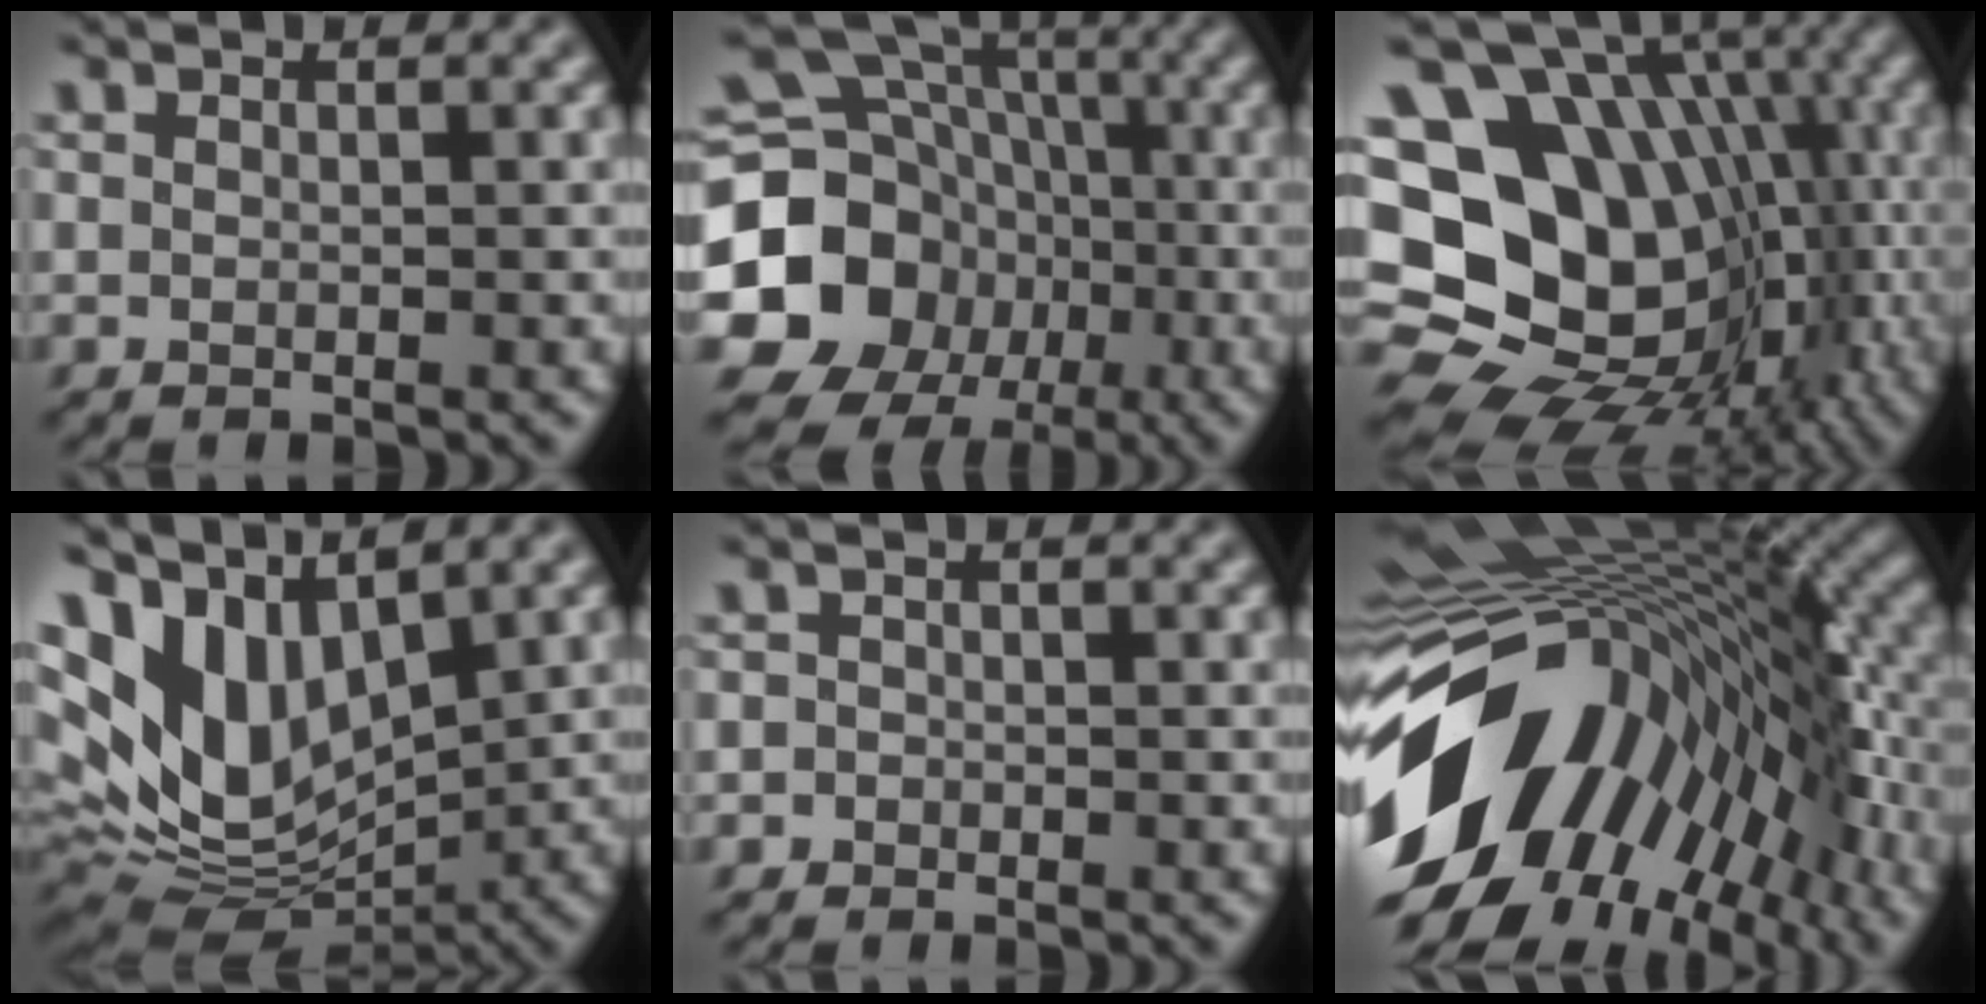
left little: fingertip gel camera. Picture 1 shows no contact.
{"total": 19.3, "force": [-4.1, 17.5, 7.1], "torque": [-0.168, -0.010, -0.109]}
{"total": 19.1, "force": [-0.4, 14.7, 12.2], "torque": [-0.195, 0.009, 0.016]}
{"total": 10.2, "force": [3.8, 5.7, 7.6], "torque": [-0.164, 0.004, 0.073]}
{"total": 1.0, "force": [-0.4, 0.9, 0.1], "torque": [0.012, -0.001, -0.014]}
{"total": 17.8, "force": [-5.5, 10.5, 13.2], "torque": [-0.235, -0.019, -0.104]}